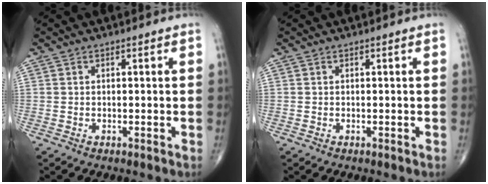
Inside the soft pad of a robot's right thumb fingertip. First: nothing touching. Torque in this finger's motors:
{"motor_torque": [0.00, 0.00, 0.00, 0.00, 0.00]}